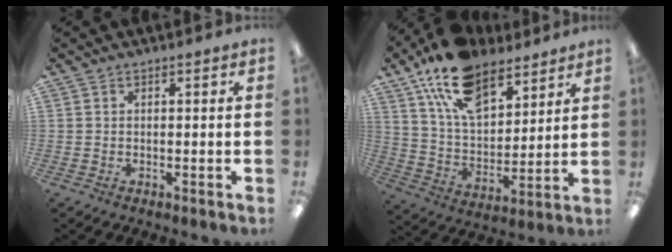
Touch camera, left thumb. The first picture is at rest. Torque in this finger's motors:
{"motor_torque": [0.93, 0.45, 1.66, -1.13, 0.46]}